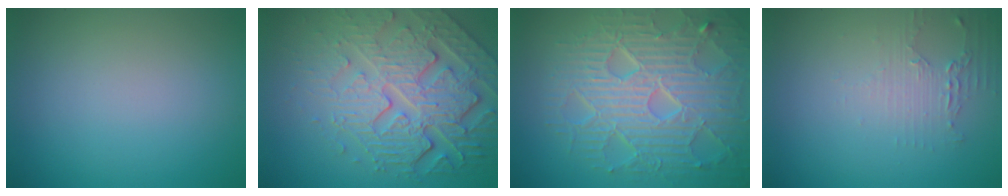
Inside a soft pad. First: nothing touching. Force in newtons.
{"total": 7.3, "press": 5.8, "slide": 4.5}
{"total": 8.9, "press": 6.4, "slide": 6.2}
{"total": 1.7, "press": 1.7, "slide": 0.3}